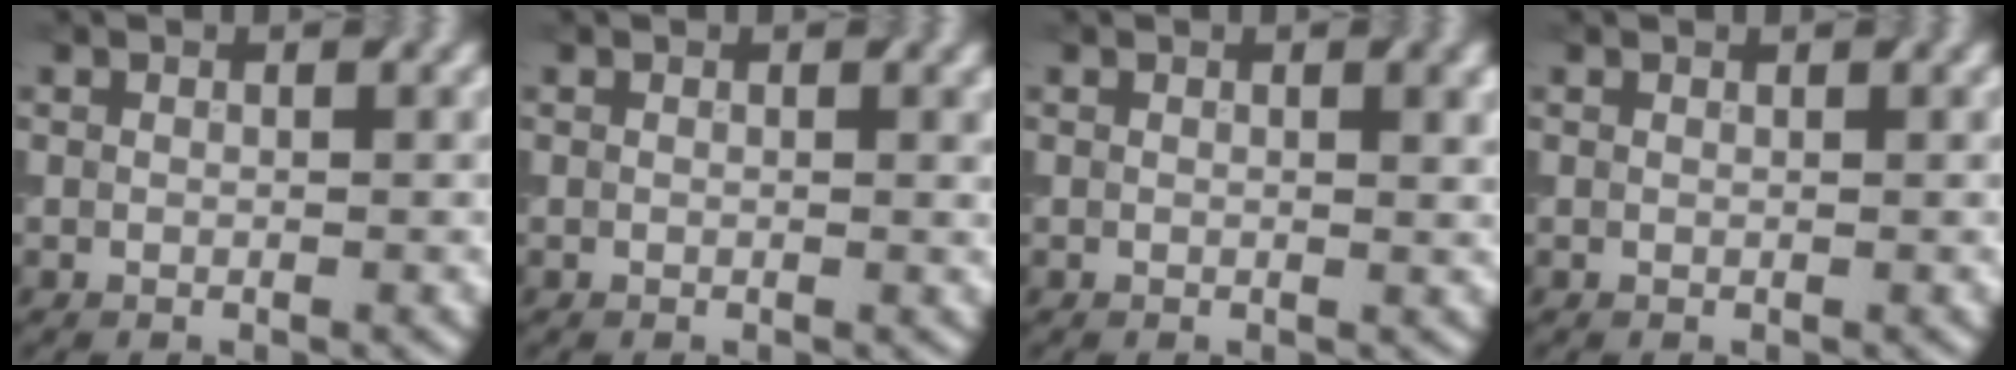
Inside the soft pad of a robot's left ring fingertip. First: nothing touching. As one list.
[{"total": 0.5, "force": [0.1, 0.2, 0.4], "torque": [-0.002, -0.001, 0.004]}, {"total": 1.3, "force": [0.4, 0.6, 1.1], "torque": [-0.010, -0.001, 0.012]}, {"total": 0.0}]